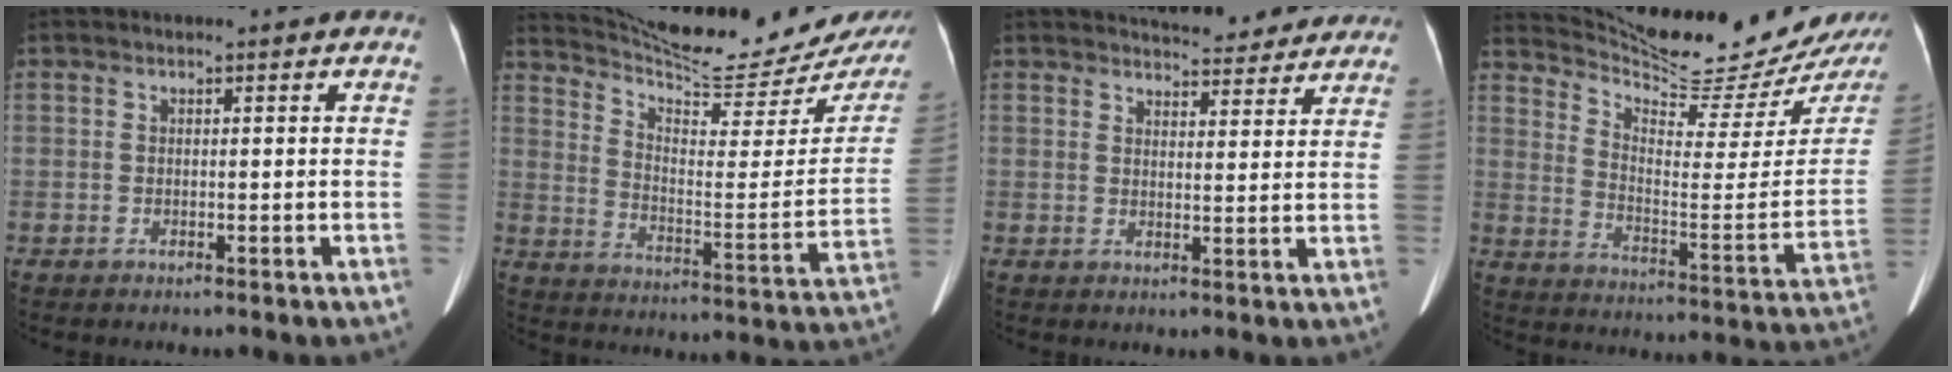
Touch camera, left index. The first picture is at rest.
{"total": 22.4, "force": [20.9, 2.2, 8.0], "torque": [-0.128, -0.085, 0.283]}
{"total": 11.8, "force": [11.1, 2.8, 2.9], "torque": [-0.020, 0.001, 0.126]}
{"total": 20.3, "force": [18.9, 0.5, 7.2], "torque": [-0.125, -0.085, 0.272]}